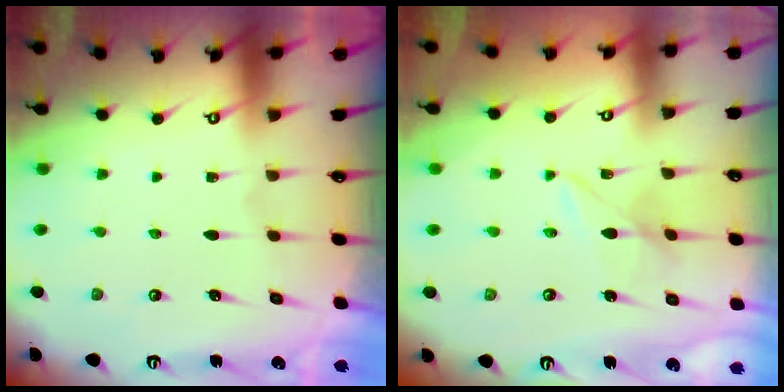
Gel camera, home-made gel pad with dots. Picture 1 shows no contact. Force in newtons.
{"total": 5.0, "press": 4.9, "slide": 0.4}